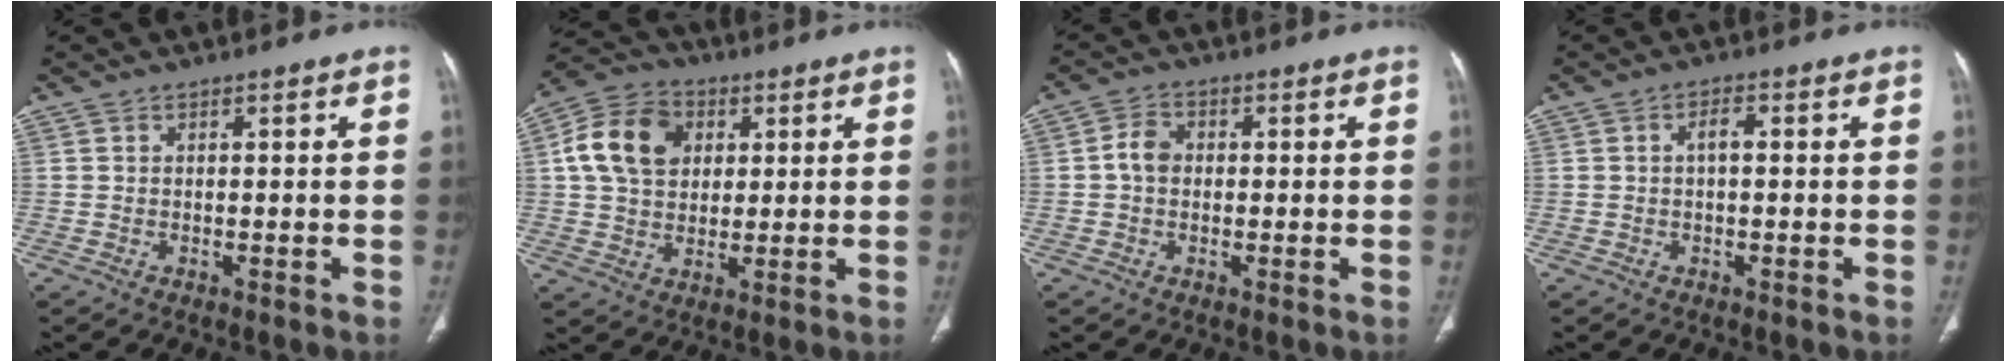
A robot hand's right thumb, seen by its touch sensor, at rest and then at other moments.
{"total": 12.9, "force": [3.2, 9.8, 7.8], "torque": [-0.125, 0.009, 0.049]}
{"total": 3.6, "force": [-0.1, 2.8, 2.2], "torque": [-0.036, 0.012, -0.009]}
{"total": 2.2, "force": [0.1, 0.9, 2.0], "torque": [-0.035, 0.007, -0.001]}